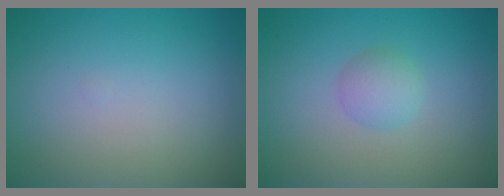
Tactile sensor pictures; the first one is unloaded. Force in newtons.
{"total": 1.7, "press": 1.7, "slide": 0.0}